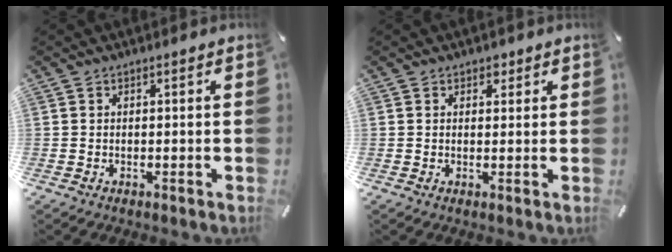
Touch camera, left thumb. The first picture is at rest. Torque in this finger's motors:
{"motor_torque": [-0.03, 0.12, 0.03, -0.21, 0.02]}